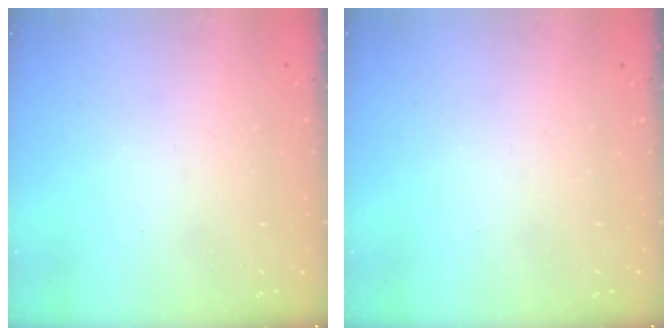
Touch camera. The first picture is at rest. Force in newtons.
{"total": 0.0}